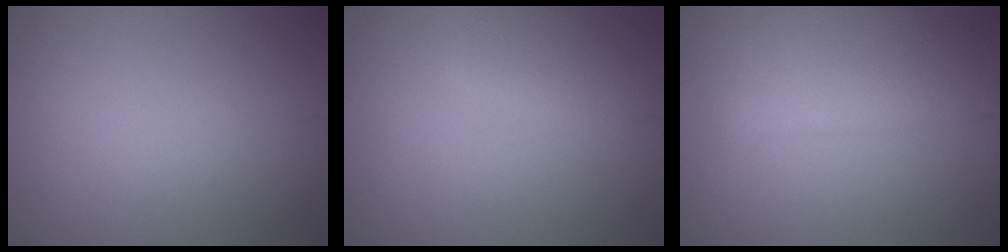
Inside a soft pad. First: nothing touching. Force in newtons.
{"total": 2.7, "press": 2.7, "slide": 0.1}
{"total": 4.5, "press": 4.5, "slide": 0.2}